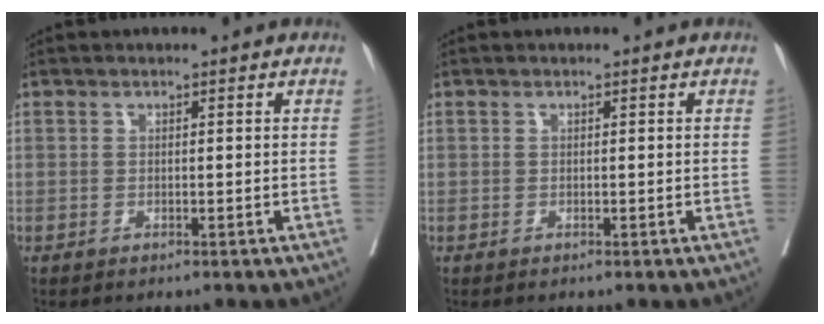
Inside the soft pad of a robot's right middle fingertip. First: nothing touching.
{"total": 0.0}